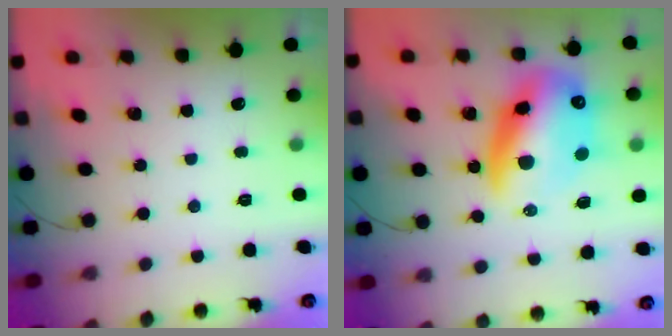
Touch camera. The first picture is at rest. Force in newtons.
{"total": 20.5, "press": 19.9, "slide": 5.3}